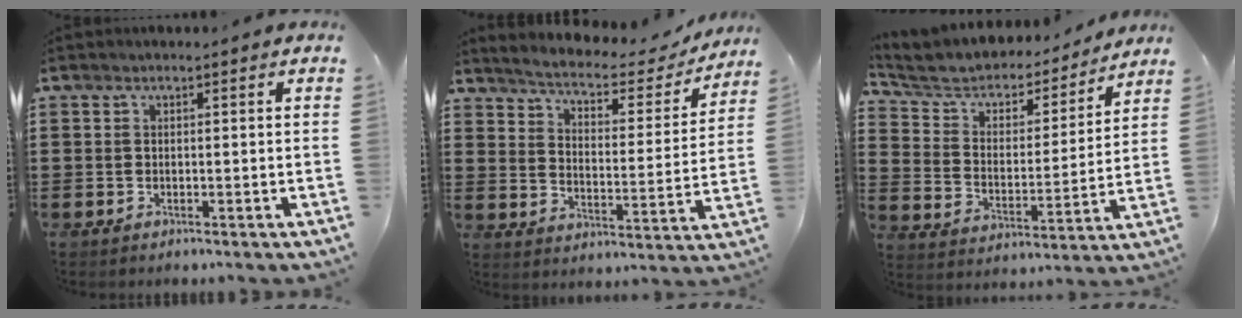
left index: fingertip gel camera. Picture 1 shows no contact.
{"total": 3.6, "force": [3.1, 0.8, 1.6], "torque": [-0.051, -0.024, 0.042]}
{"total": 5.1, "force": [4.2, 2.5, 1.3], "torque": [-0.057, -0.030, 0.065]}